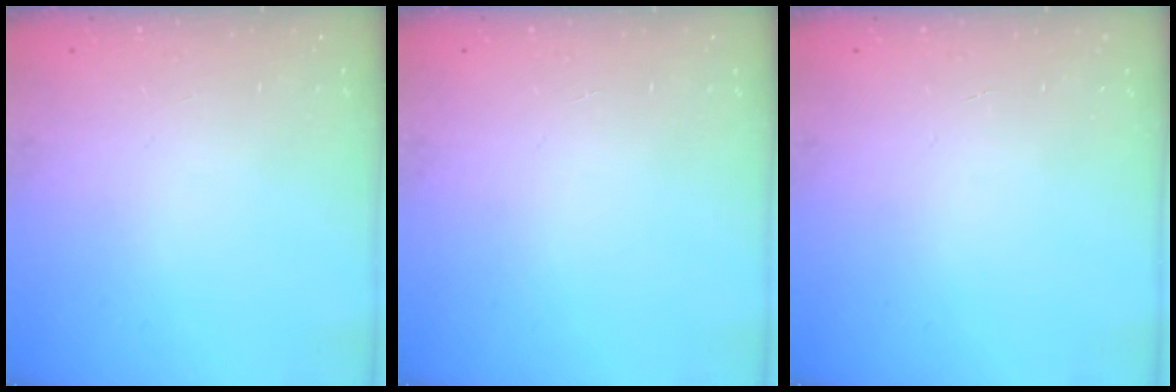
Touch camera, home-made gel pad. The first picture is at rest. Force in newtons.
{"total": 0.0}
{"total": 0.0}